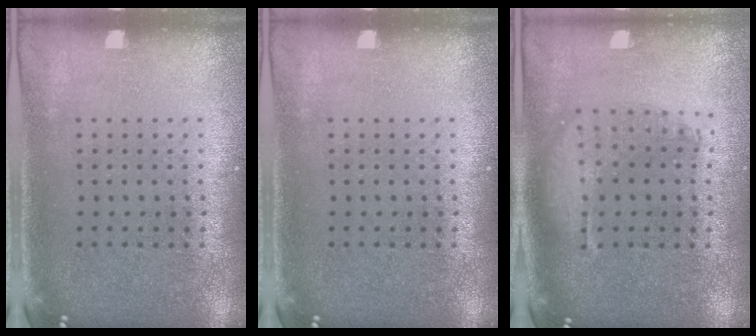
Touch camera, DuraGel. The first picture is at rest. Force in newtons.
{"total": 0.0}
{"total": 1.5, "press": 1.4, "slide": 0.7}